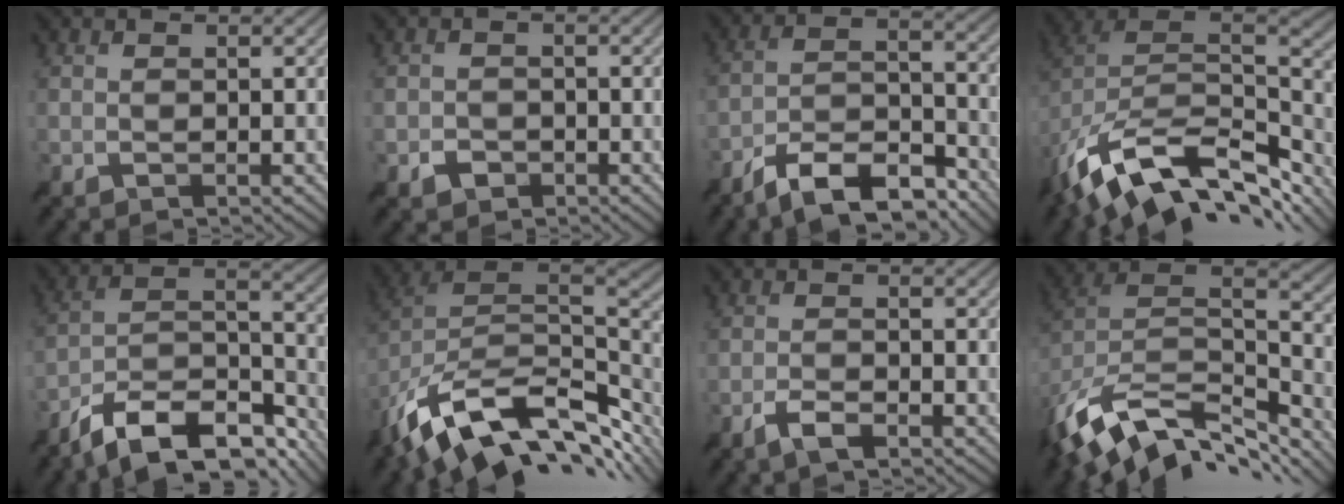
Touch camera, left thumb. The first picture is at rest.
{"total": 1.6, "force": [-1.0, 1.3, 0.1], "torque": [-0.001, -0.002, -0.018]}
{"total": 11.6, "force": [-9.2, 3.4, 6.2], "torque": [-0.111, 0.000, -0.173]}
{"total": 15.6, "force": [-7.4, 9.3, 10.1], "torque": [-0.232, -0.037, -0.110]}
{"total": 15.5, "force": [-11.8, 5.0, 8.6], "torque": [-0.189, -0.014, -0.190]}
{"total": 15.6, "force": [-5.9, 9.5, 10.9], "torque": [-0.237, -0.027, -0.092]}
{"total": 2.6, "force": [-1.9, 0.6, 1.7], "torque": [-0.040, -0.001, -0.041]}
{"total": 13.6, "force": [-7.7, 7.3, 8.5], "torque": [-0.209, -0.028, -0.119]}